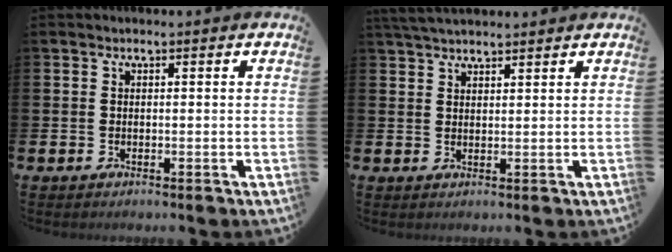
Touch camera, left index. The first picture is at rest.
{"total": 3.5, "force": [3.2, 0.7, 1.1], "torque": [-0.025, -0.008, 0.060]}